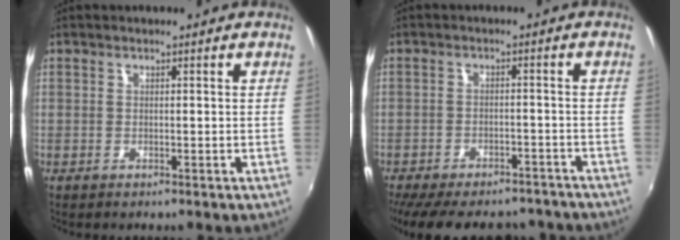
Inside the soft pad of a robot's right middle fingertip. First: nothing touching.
{"total": 19.4, "force": [-16.2, 6.9, 8.1], "torque": [-0.176, -0.008, -0.213]}